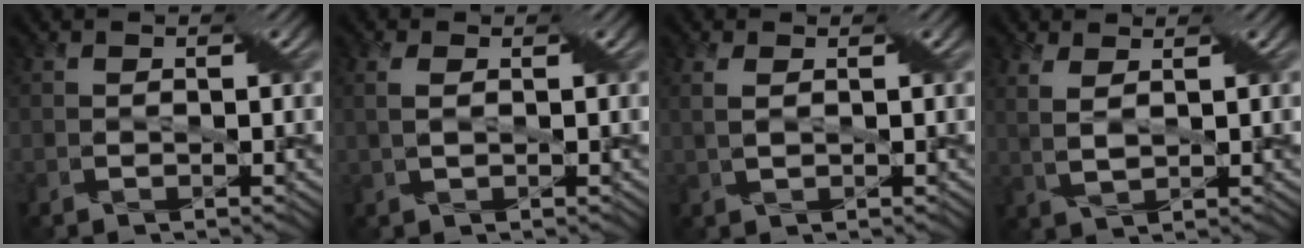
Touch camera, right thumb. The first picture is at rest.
{"total": 2.0, "force": [0.5, 0.7, 1.8], "torque": [-0.041, 0.001, 0.012]}
{"total": 1.9, "force": [0.7, 0.7, 1.6], "torque": [-0.038, 0.001, 0.017]}
{"total": 3.2, "force": [1.7, 0.9, 2.6], "torque": [-0.059, 0.002, 0.033]}